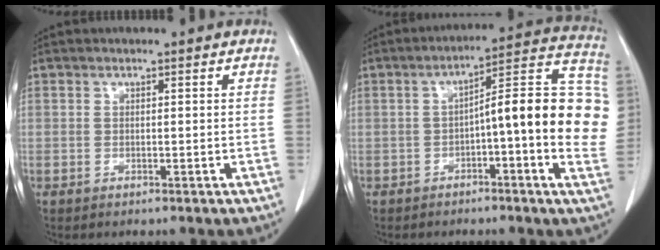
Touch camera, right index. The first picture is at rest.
{"total": 16.5, "force": [-0.7, 2.9, 16.2], "torque": [-0.205, 0.042, -0.010]}